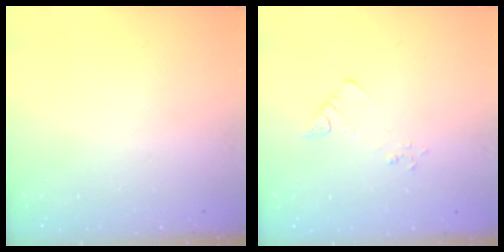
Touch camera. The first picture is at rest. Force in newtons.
{"total": 4.3, "press": 4.3, "slide": 0.4}